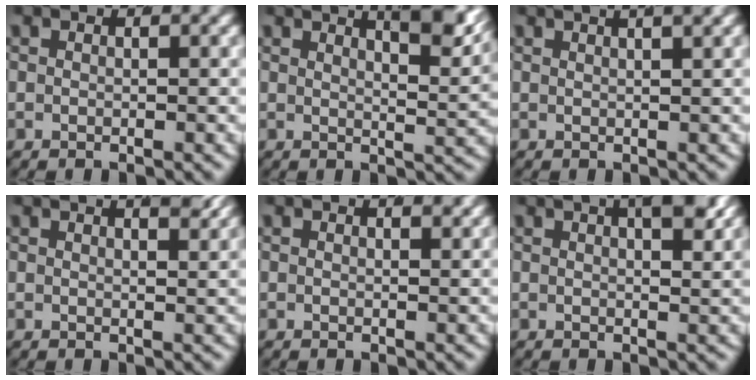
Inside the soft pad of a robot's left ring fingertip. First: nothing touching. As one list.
[{"total": 6.0, "force": [3.9, 0.8, 4.5], "torque": [-0.054, -0.006, 0.062]}, {"total": 4.8, "force": [3.0, 1.1, 3.6], "torque": [-0.032, 0.021, 0.041]}, {"total": 3.3, "force": [2.3, 0.3, 2.3], "torque": [-0.021, 0.001, 0.037]}, {"total": 0.9, "force": [0.7, 0.0, 0.5], "torque": [-0.001, 0.000, 0.010]}, {"total": 4.8, "force": [2.3, 1.3, 4.0], "torque": [-0.044, 0.011, 0.031]}]